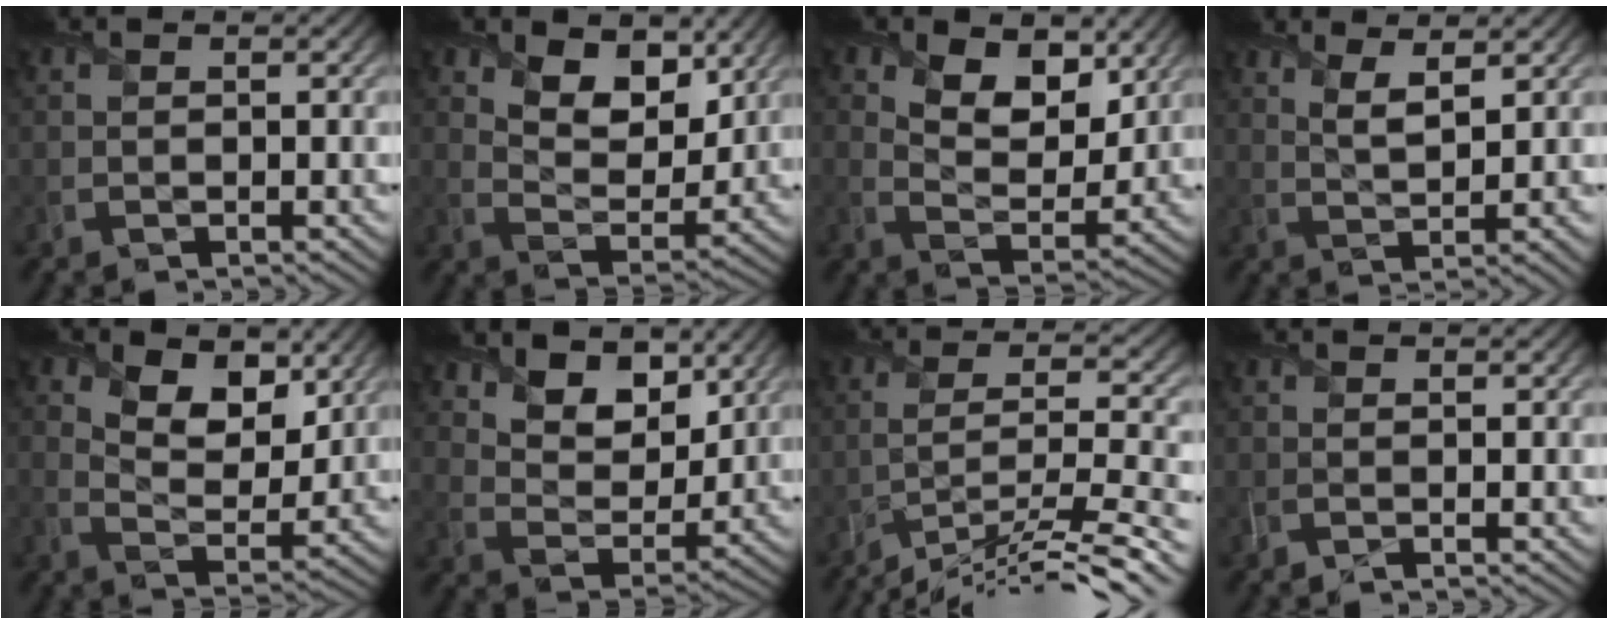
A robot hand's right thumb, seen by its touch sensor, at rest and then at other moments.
{"total": 8.1, "force": [4.8, 4.4, 4.9], "torque": [-0.099, -0.011, 0.074]}
{"total": 7.6, "force": [4.0, 4.2, 4.9], "torque": [-0.103, -0.012, 0.059]}
{"total": 4.4, "force": [2.5, 0.9, 3.5], "torque": [-0.071, 0.001, 0.053]}
{"total": 8.0, "force": [3.6, 4.6, 5.4], "torque": [-0.115, -0.006, 0.051]}
{"total": 9.0, "force": [5.7, 5.2, 4.5], "torque": [-0.097, -0.012, 0.093]}
{"total": 14.1, "force": [-10.7, 2.4, 8.8], "torque": [-0.144, -0.002, -0.168]}
{"total": 0.8, "force": [-0.4, 0.1, 0.7], "torque": [-0.018, 0.000, -0.014]}